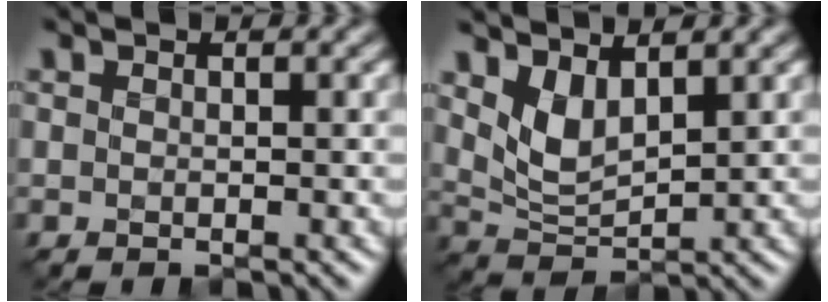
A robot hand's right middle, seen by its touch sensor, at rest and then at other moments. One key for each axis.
{"total": 3.5, "fx": 1.5, "fy": 1.7, "fz": 2.6, "tx": -0.062, "ty": -0.012, "tz": 0.034}